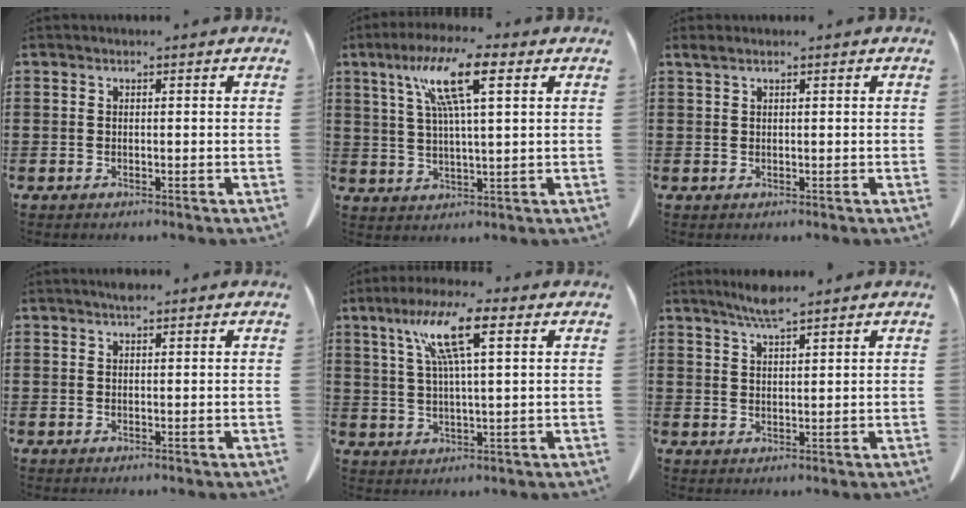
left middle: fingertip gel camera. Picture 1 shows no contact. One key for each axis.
{"total": 10.7, "fx": 5.1, "fy": 1.5, "fz": 9.3, "tx": -0.198, "ty": 0.008, "tz": 0.082}
{"total": 0.9, "fx": 0.6, "fy": 0.1, "fz": 0.7, "tx": -0.015, "ty": 0.002, "tz": 0.011}
{"total": 1.2, "fx": 0.9, "fy": 0.3, "fz": 0.7, "tx": -0.015, "ty": 0.002, "tz": 0.016}
{"total": 10.3, "fx": 4.7, "fy": 1.5, "fz": 9.1, "tx": -0.192, "ty": 0.009, "tz": 0.076}
{"total": 3.8, "fx": 3.2, "fy": 0.2, "fz": 2.0, "tx": -0.048, "ty": -0.002, "tz": 0.056}